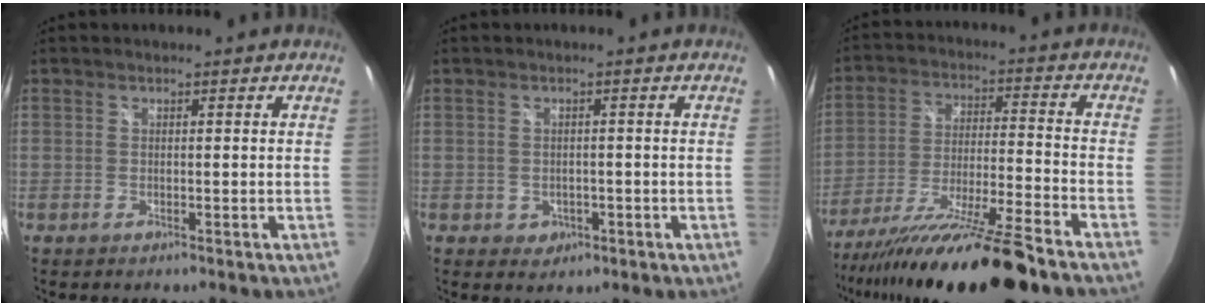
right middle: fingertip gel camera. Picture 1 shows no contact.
{"total": 3.4, "force": [-0.8, 3.0, 1.5], "torque": [-0.032, 0.004, 0.002]}
{"total": 21.1, "force": [-16.9, -0.1, 12.7], "torque": [-0.234, -0.051, -0.278]}